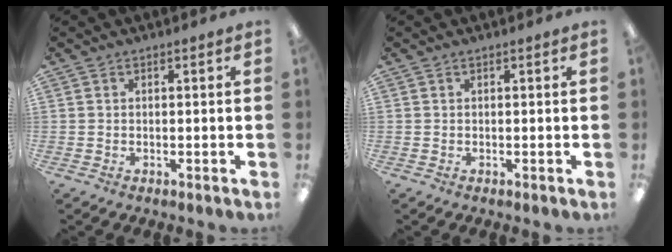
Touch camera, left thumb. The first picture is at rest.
{"total": 0.0}